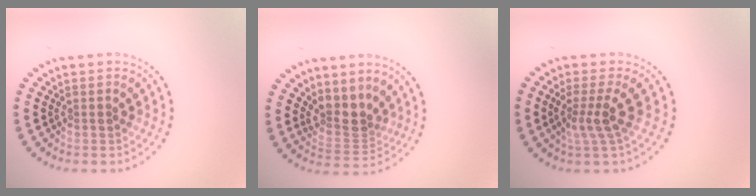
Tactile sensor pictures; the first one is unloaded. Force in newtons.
{"total": 2.9, "press": 2.2, "slide": 1.9}
{"total": 2.7, "press": 2.0, "slide": 1.8}